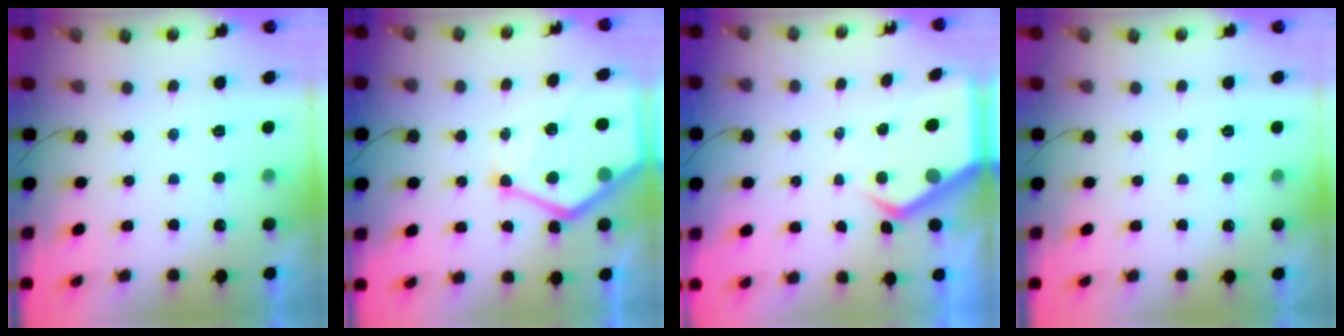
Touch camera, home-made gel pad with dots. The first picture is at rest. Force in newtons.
{"total": 17.9, "press": 17.9, "slide": 1.6}
{"total": 6.2, "press": 6.2, "slide": 0.6}
{"total": 3.4, "press": 3.3, "slide": 0.5}